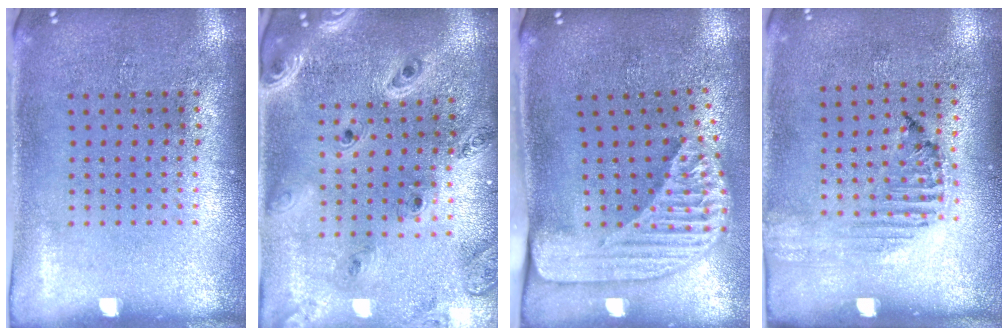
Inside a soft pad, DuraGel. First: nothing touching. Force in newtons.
{"total": 1.8, "press": 1.7, "slide": 0.4}
{"total": 2.4, "press": 1.7, "slide": 1.7}
{"total": 1.2, "press": 1.2, "slide": 0.2}